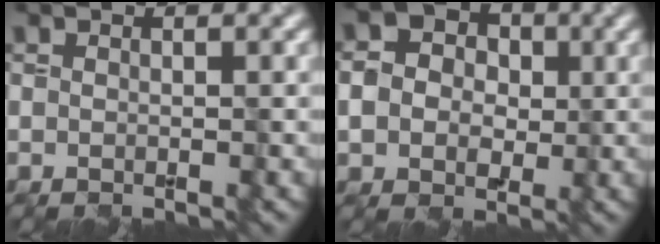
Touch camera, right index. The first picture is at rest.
{"total": 4.5, "force": [0.2, 3.9, 2.2], "torque": [-0.040, 0.006, -0.007]}